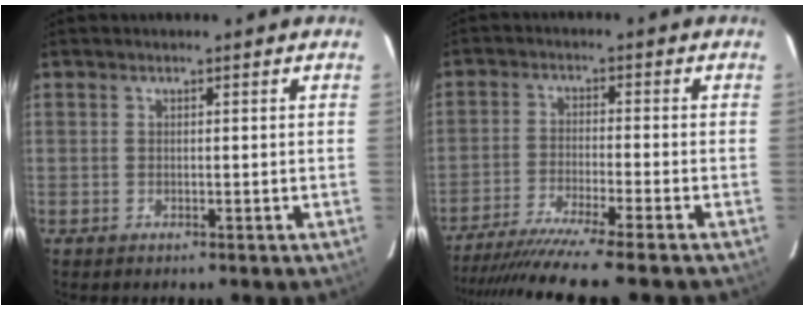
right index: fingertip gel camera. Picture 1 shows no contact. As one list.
[{"total": 13.7, "force": [-11.7, -1.9, 6.9], "torque": [-0.092, -0.038, -0.183]}]